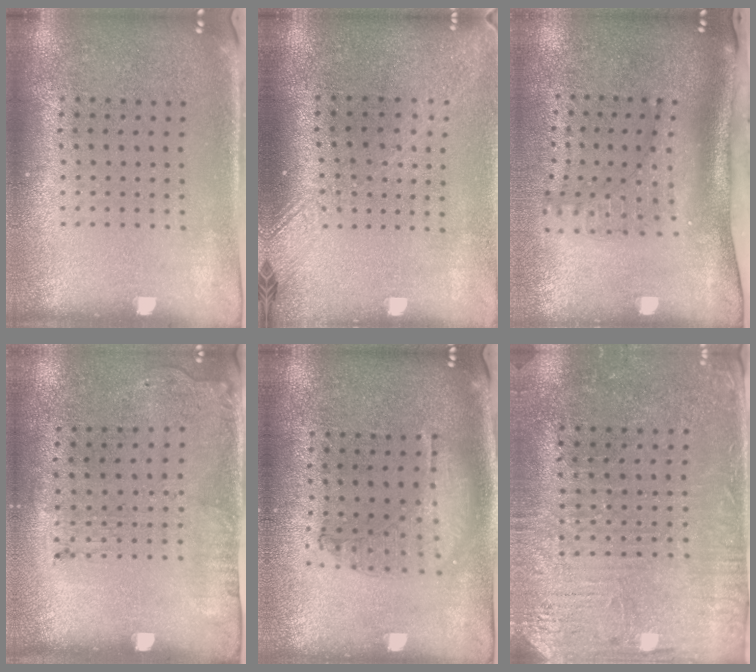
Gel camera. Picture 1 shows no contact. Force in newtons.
{"total": 1.8, "press": 1.4, "slide": 1.1}
{"total": 2.0, "press": 1.5, "slide": 1.3}
{"total": 1.8, "press": 1.2, "slide": 1.4}
{"total": 1.0, "press": 1.0, "slide": 0.2}
{"total": 3.1, "press": 3.0, "slide": 0.7}